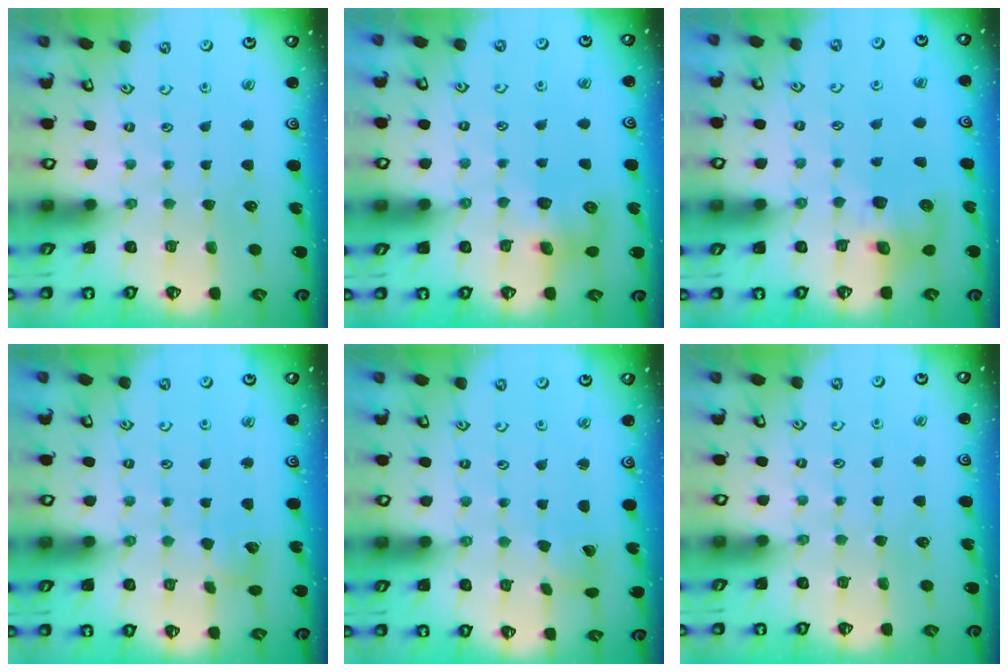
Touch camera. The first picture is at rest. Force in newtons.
{"total": 8.0, "press": 8.0, "slide": 0.5}
{"total": 7.5, "press": 7.4, "slide": 1.0}
{"total": 2.9, "press": 2.9, "slide": 0.3}
{"total": 2.9, "press": 2.9, "slide": 0.3}
{"total": 0.0}